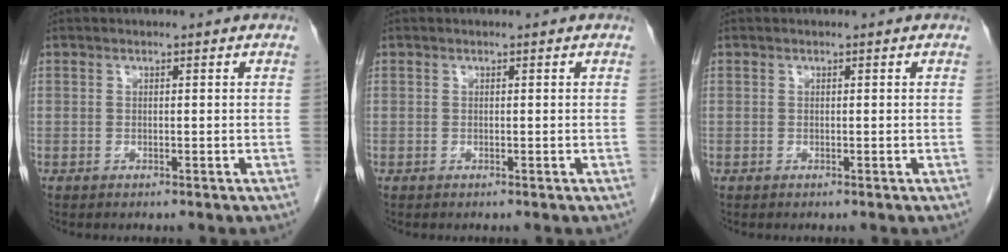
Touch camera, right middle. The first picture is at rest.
{"total": 0.0}
{"total": 0.0}